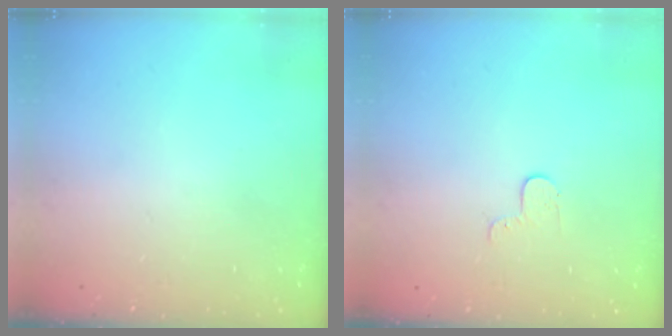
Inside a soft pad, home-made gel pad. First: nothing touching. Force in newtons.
{"total": 2.9, "press": 2.9, "slide": 0.3}